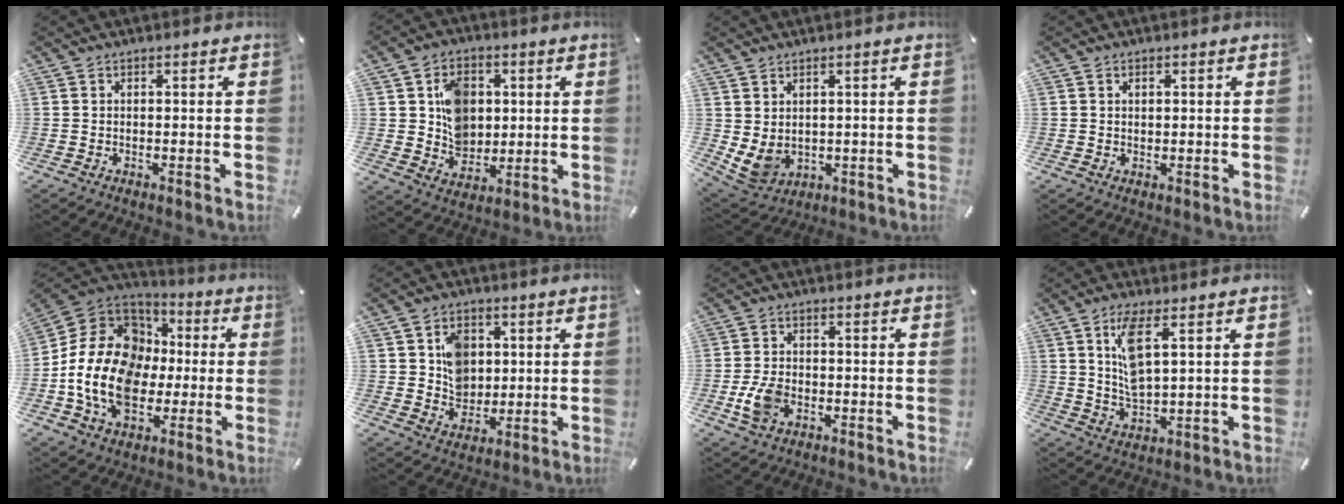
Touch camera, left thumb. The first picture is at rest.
{"total": 10.1, "force": [2.0, 8.7, 4.6], "torque": [-0.068, 0.007, 0.042]}
{"total": 5.4, "force": [1.2, 4.8, 2.1], "torque": [-0.065, -0.012, 0.023]}
{"total": 1.5, "force": [0.6, 1.0, 0.9], "torque": [-0.012, 0.001, 0.008]}
{"total": 19.7, "force": [-3.0, 15.7, 11.5], "torque": [-0.238, 0.013, -0.048]}
{"total": 8.4, "force": [2.0, 7.4, 3.5], "torque": [-0.048, 0.001, 0.037]}
{"total": 6.8, "force": [-1.9, 4.8, 4.4], "torque": [-0.104, 0.005, -0.036]}
{"total": 9.4, "force": [3.5, 3.6, 7.9], "torque": [-0.158, -0.002, 0.060]}